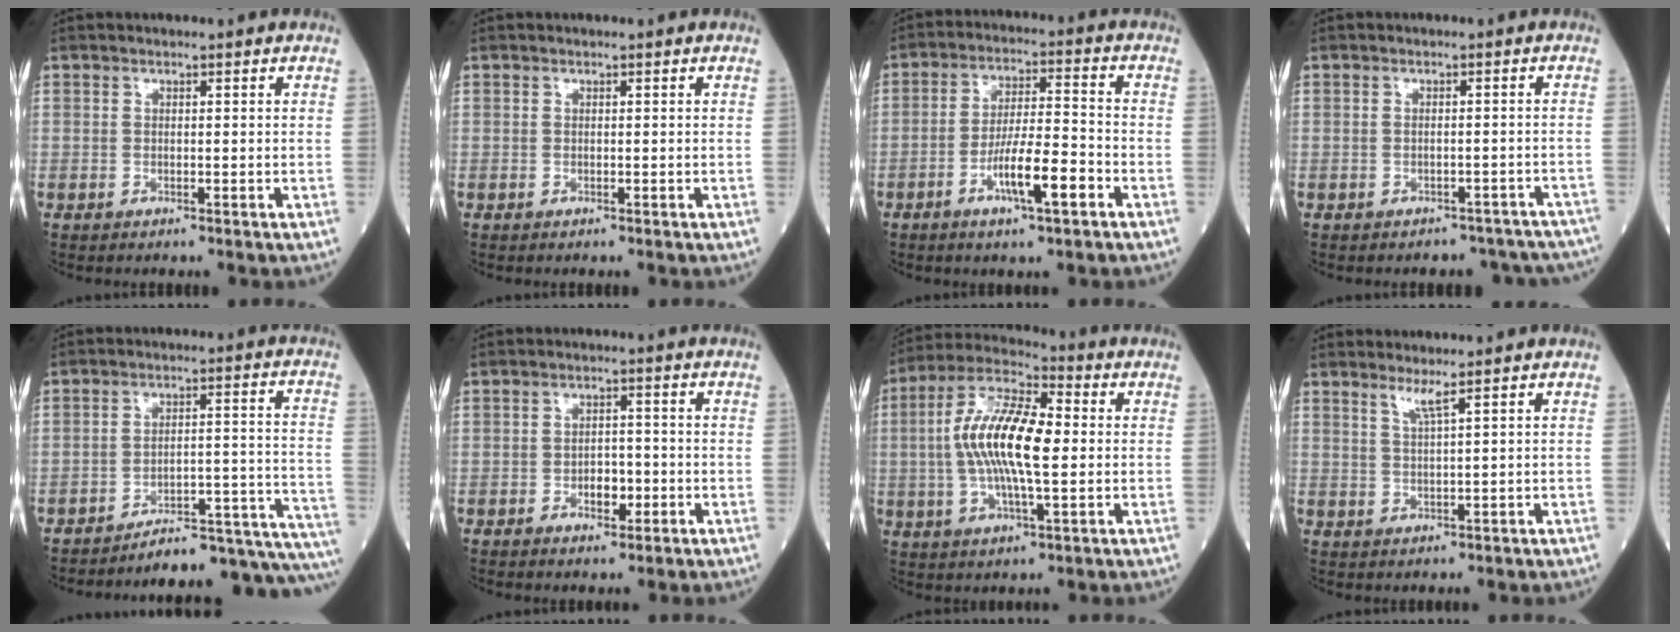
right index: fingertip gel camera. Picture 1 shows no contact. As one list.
[{"total": 0.0}, {"total": 8.9, "force": [-4.1, 1.2, 7.9], "torque": [-0.144, -0.001, -0.069]}, {"total": 9.8, "force": [-8.6, 4.5, 1.4], "torque": [-0.003, 0.023, -0.083]}, {"total": 16.8, "force": [-16.3, 0.1, 4.1], "torque": [-0.001, 0.045, -0.214]}, {"total": 3.5, "force": [-1.2, 1.9, 2.6], "torque": [-0.037, 0.004, -0.017]}, {"total": 14.7, "force": [0.4, 4.1, 14.1], "torque": [-0.284, 0.016, 0.003]}, {"total": 2.2, "force": [1.5, -0.7, 1.4], "torque": [-0.030, -0.012, 0.033]}]